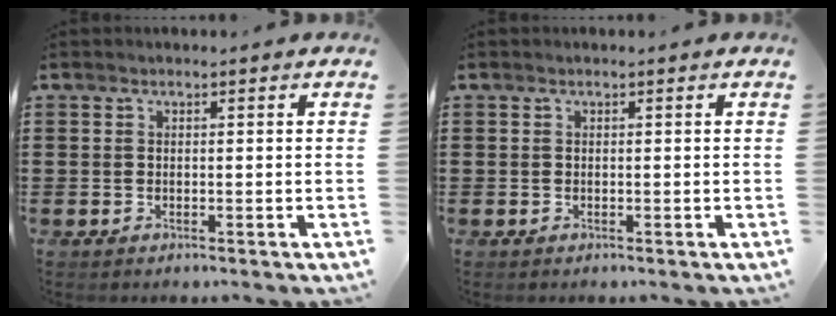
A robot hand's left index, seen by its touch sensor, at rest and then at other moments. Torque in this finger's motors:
{"motor_torque": [0.00, 0.00, 0.03, -0.01]}